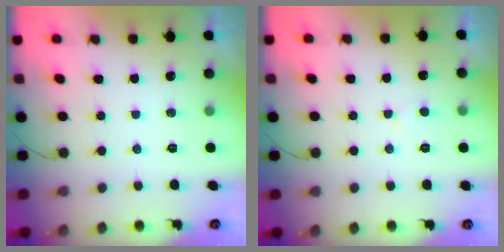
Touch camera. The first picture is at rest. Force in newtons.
{"total": 2.0, "press": 2.0, "slide": 0.3}